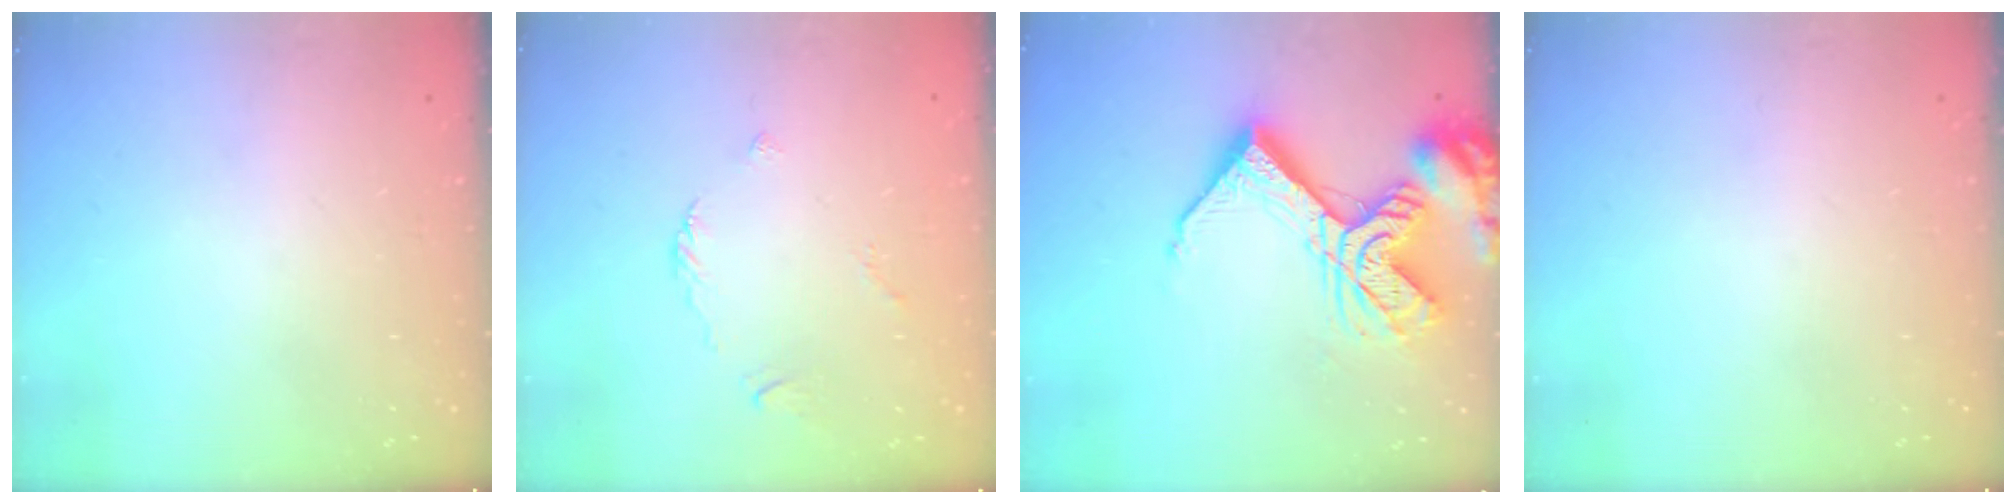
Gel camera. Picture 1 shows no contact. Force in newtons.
{"total": 2.6, "press": 2.6, "slide": 0.6}
{"total": 19.5, "press": 19.4, "slide": 2.2}
{"total": 0.0}